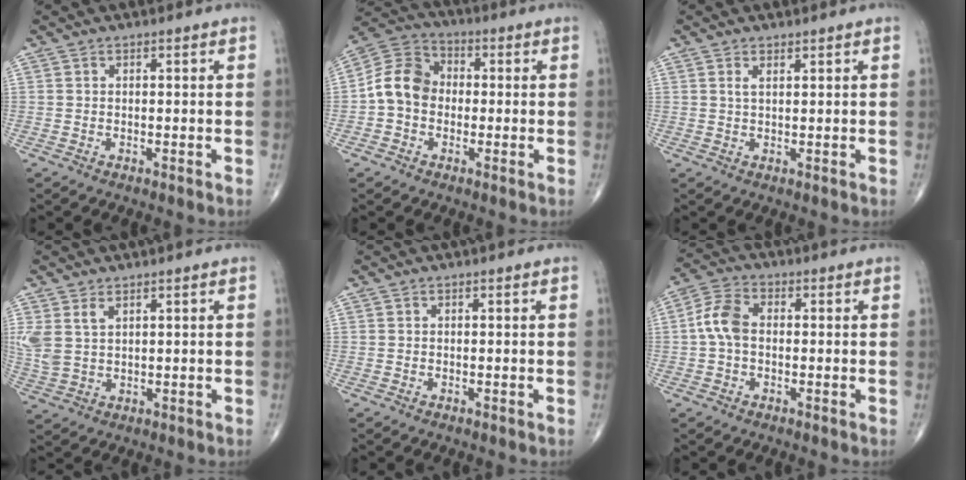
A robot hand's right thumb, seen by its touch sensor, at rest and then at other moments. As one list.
[{"total": 9.4, "force": [-0.8, 7.6, 5.4], "torque": [-0.087, 0.033, -0.031]}, {"total": 1.4, "force": [0.8, 0.5, 1.0], "torque": [-0.019, -0.001, 0.018]}, {"total": 5.0, "force": [2.3, 2.7, 3.5], "torque": [-0.087, -0.002, 0.060]}, {"total": 0.0}, {"total": 6.4, "force": [-0.1, 4.2, 4.9], "torque": [-0.099, 0.020, -0.010]}]